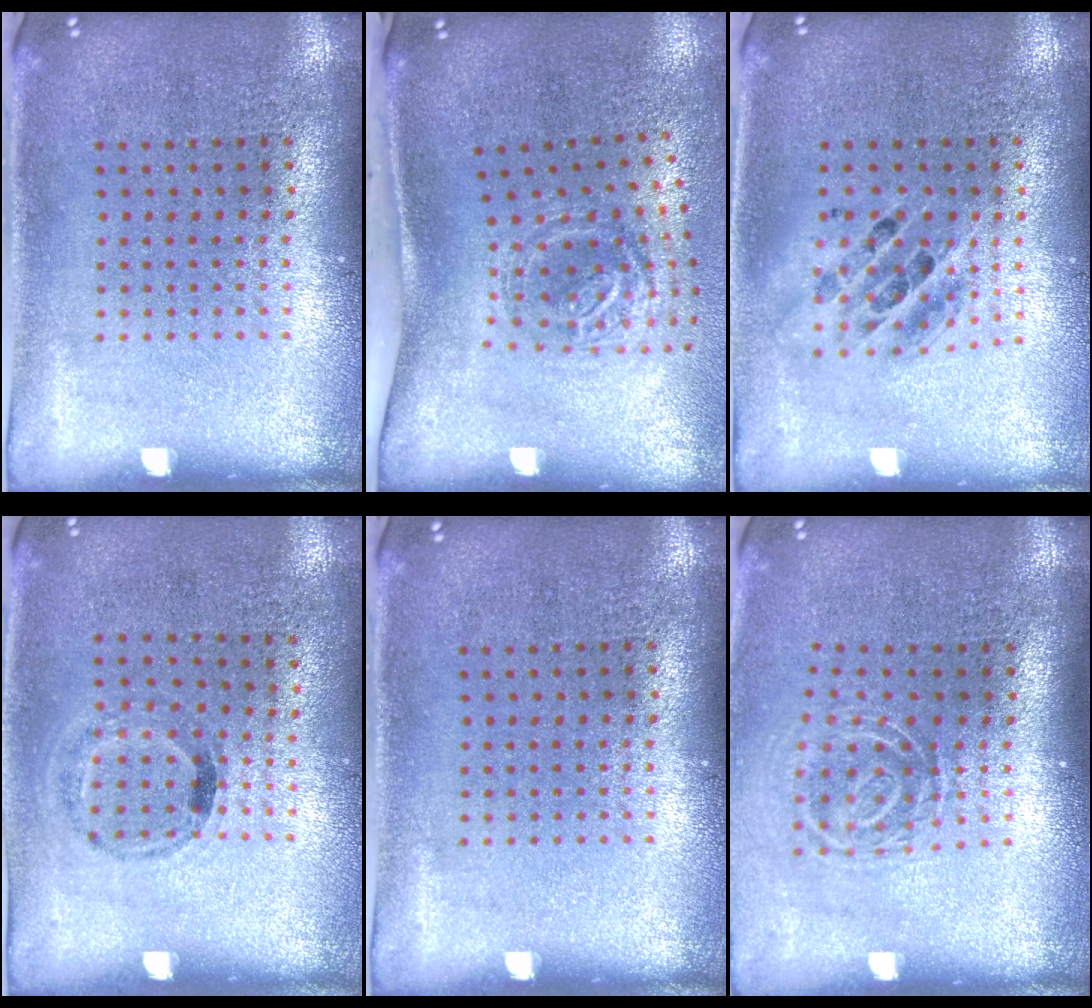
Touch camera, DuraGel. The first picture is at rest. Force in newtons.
{"total": 1.8, "press": 1.2, "slide": 1.3}
{"total": 1.4, "press": 1.2, "slide": 0.7}
{"total": 1.1, "press": 0.7, "slide": 0.8}
{"total": 0.0}
{"total": 1.8, "press": 1.2, "slide": 1.4}